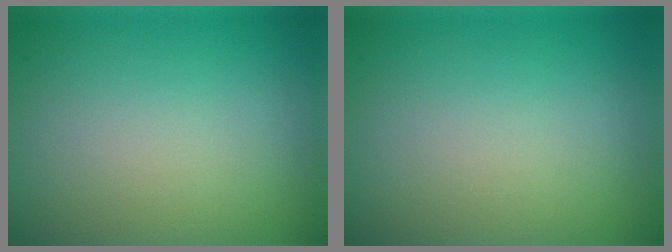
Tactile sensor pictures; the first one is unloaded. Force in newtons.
{"total": 0.0}